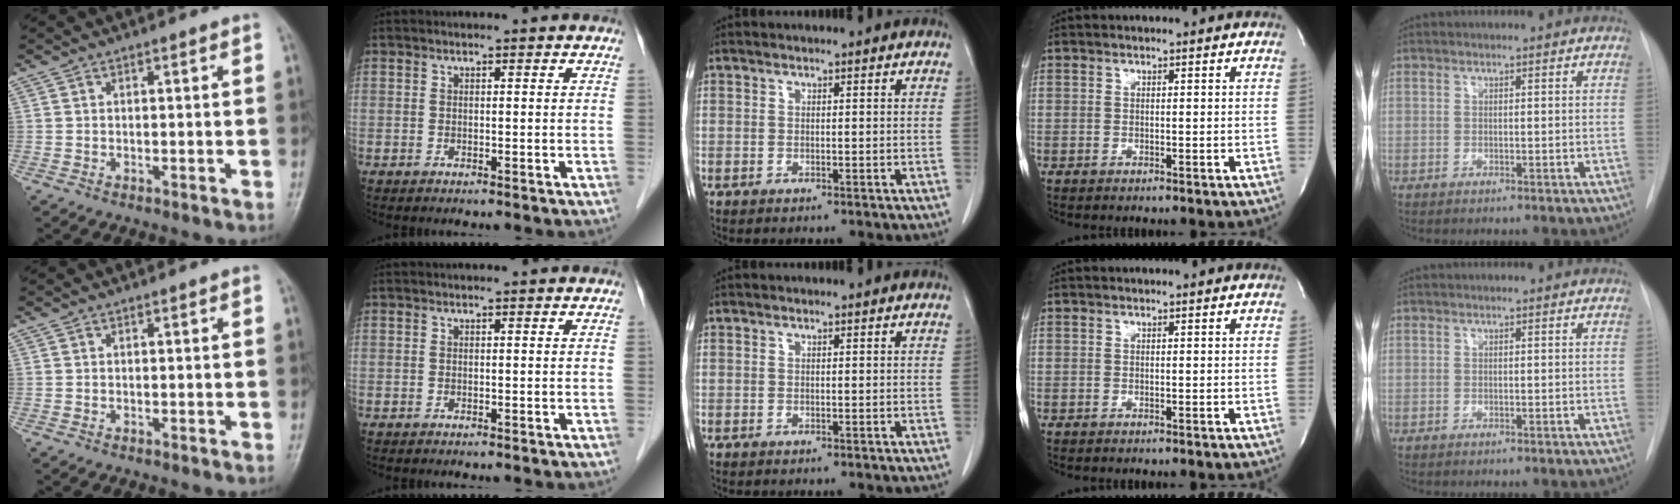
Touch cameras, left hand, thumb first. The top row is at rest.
{}